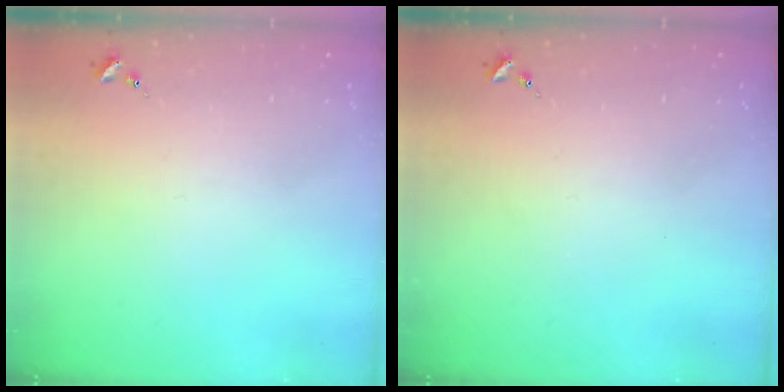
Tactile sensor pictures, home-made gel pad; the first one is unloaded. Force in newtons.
{"total": 0.0}